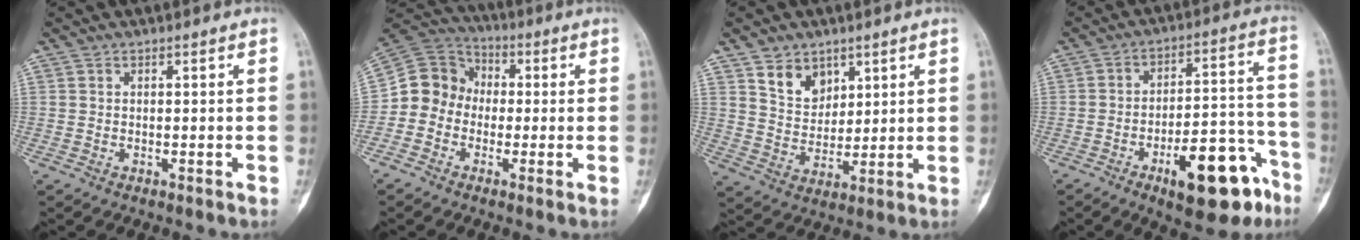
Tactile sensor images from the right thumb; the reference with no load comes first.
{"total": 9.8, "force": [-1.5, 9.0, 3.6], "torque": [-0.040, 0.049, -0.044]}
{"total": 7.6, "force": [4.4, 5.4, 3.1], "torque": [-0.026, -0.032, 0.087]}
{"total": 17.7, "force": [-9.4, 6.8, 13.4], "torque": [-0.157, 0.075, -0.128]}